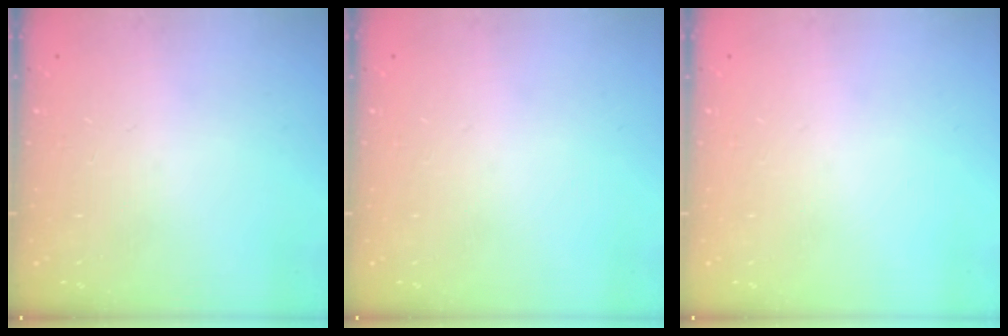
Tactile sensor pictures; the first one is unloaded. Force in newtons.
{"total": 0.0}
{"total": 0.0}